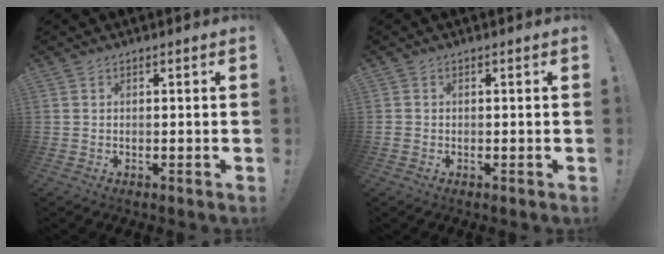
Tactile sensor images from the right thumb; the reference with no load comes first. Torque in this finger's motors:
{"motor_torque": [-0.04, 0.09, 0.00, 0.05, -0.02]}